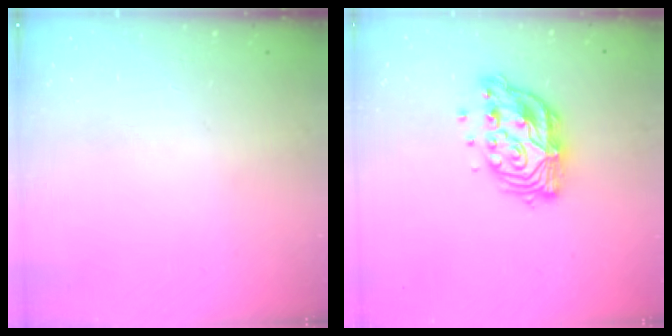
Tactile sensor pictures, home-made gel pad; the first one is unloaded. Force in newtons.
{"total": 12.7, "press": 12.6, "slide": 1.0}